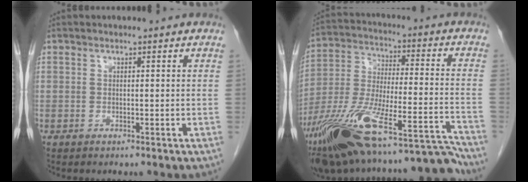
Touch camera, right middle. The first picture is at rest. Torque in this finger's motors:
{"motor_torque": [1.08, -1.06, 0.33, 0.21]}